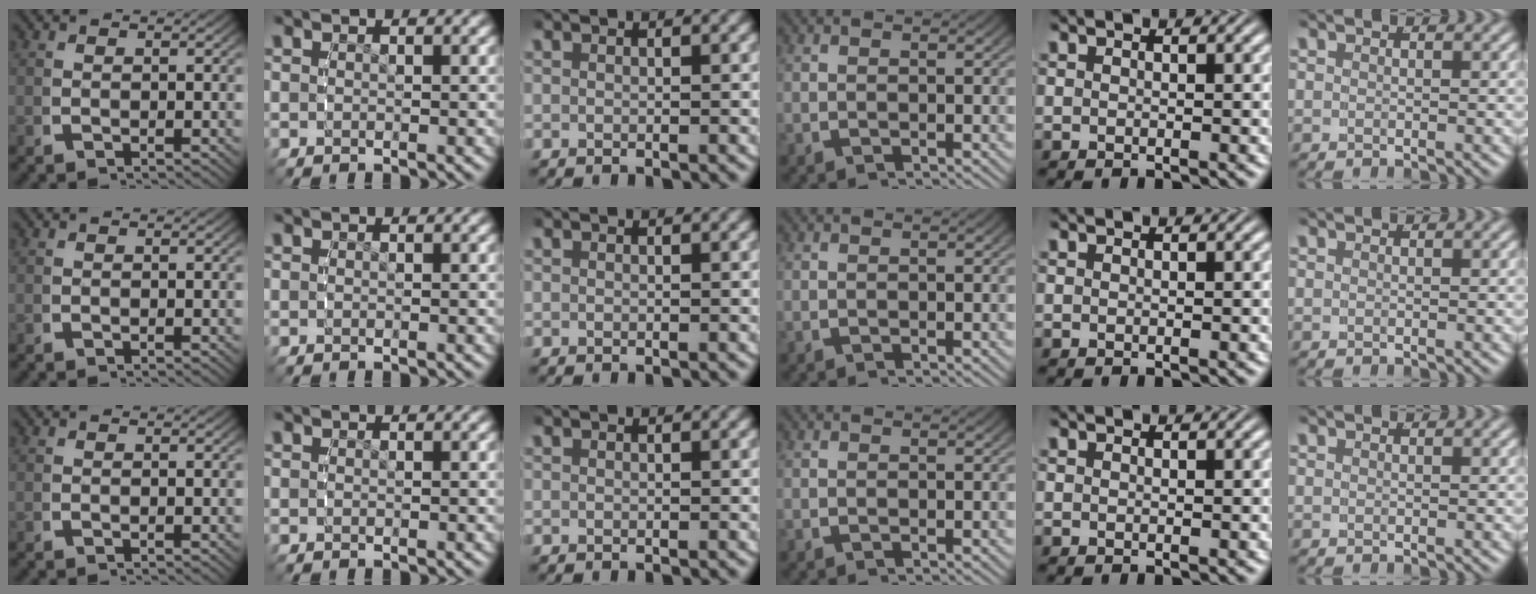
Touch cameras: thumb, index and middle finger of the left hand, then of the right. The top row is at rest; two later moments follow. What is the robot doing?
{"motion": "reach", "object": "photo album"}